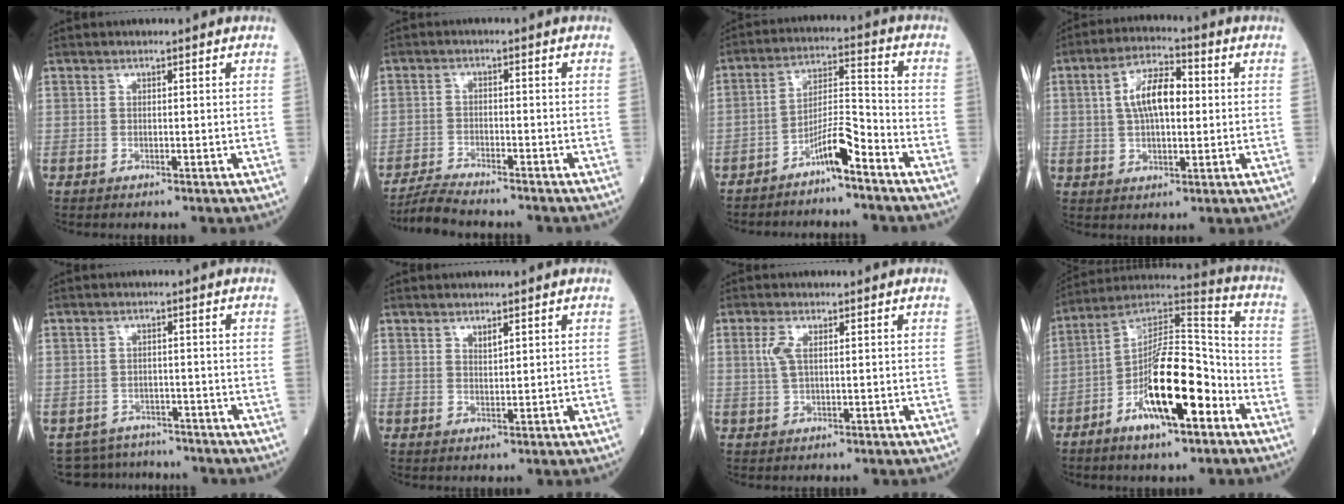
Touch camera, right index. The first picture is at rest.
{"total": 6.3, "force": [-6.0, 0.2, 2.0], "torque": [-0.034, -0.018, -0.104]}
{"total": 6.5, "force": [-4.7, 0.5, 4.4], "torque": [-0.079, 0.008, -0.086]}
{"total": 8.5, "force": [1.1, 3.4, 7.7], "torque": [-0.149, 0.021, 0.016]}
{"total": 6.0, "force": [-5.4, 2.5, -0.9], "torque": [0.016, 0.017, -0.076]}
{"total": 1.3, "force": [0.9, 0.3, 0.8], "torque": [-0.016, -0.002, 0.019]}
{"total": 2.5, "force": [0.7, 0.9, 2.3], "torque": [-0.057, 0.005, 0.016]}
{"total": 16.8, "force": [-6.9, 4.1, 14.8], "torque": [-0.261, 0.009, -0.117]}